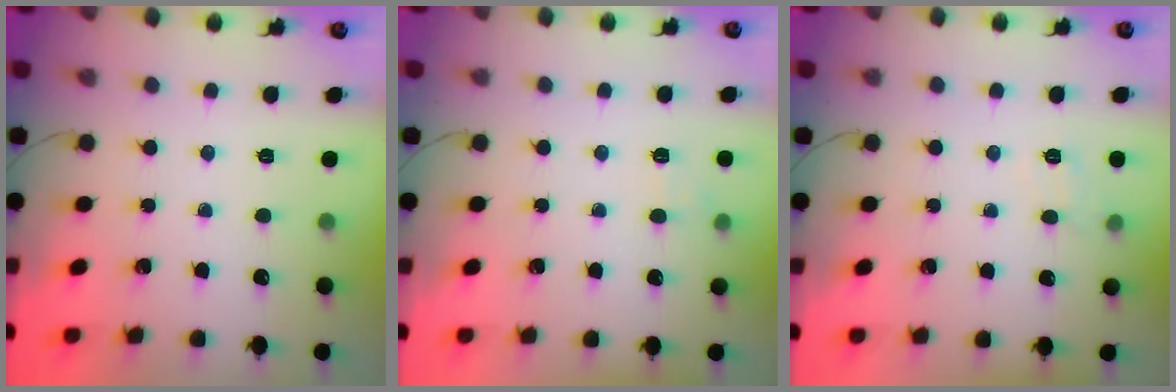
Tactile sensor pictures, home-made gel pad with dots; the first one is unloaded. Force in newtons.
{"total": 5.5, "press": 5.3, "slide": 1.6}
{"total": 5.9, "press": 5.7, "slide": 1.2}